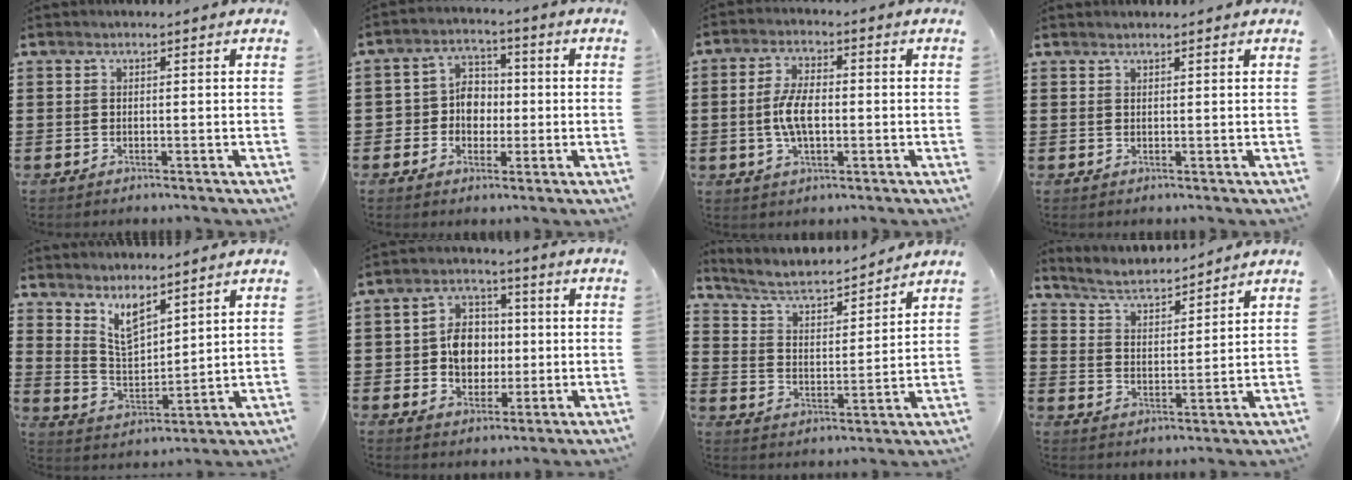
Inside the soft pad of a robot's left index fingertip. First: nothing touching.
{"total": 5.2, "force": [-0.9, 4.7, 1.9], "torque": [-0.053, 0.016, -0.021]}
{"total": 6.2, "force": [-0.6, 2.8, 5.5], "torque": [-0.120, 0.001, -0.017]}
{"total": 0.6, "force": [0.6, 0.1, 0.2], "torque": [-0.005, 0.000, 0.012]}
{"total": 6.0, "force": [4.8, 2.2, 2.9], "torque": [-0.066, -0.017, 0.088]}
{"total": 7.4, "force": [-0.1, 6.0, 4.4], "torque": [-0.098, 0.015, -0.004]}
{"total": 4.5, "force": [3.9, 1.0, 2.0], "torque": [-0.059, -0.028, 0.059]}
{"total": 4.3, "force": [4.2, 0.4, 1.1], "torque": [-0.041, -0.024, 0.068]}